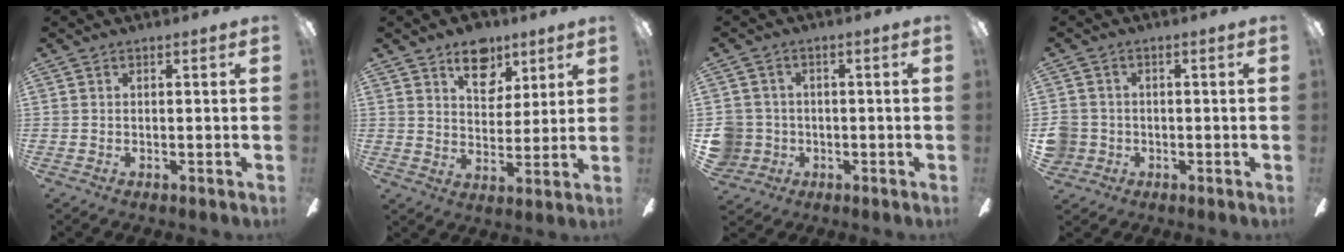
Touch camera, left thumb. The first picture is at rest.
{"total": 10.5, "force": [6.5, 6.6, 5.0], "torque": [-0.052, -0.029, 0.115]}
{"total": 5.7, "force": [-0.6, 5.6, 1.1], "torque": [-0.044, 0.009, -0.009]}
{"total": 4.1, "force": [-0.6, 3.9, 0.8], "torque": [-0.026, 0.010, -0.009]}